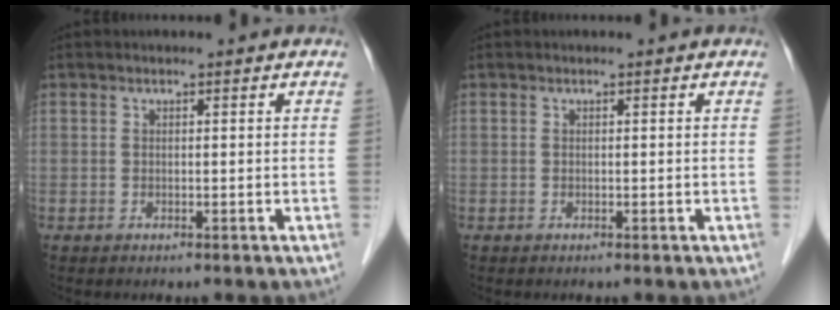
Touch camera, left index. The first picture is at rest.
{"total": 0.0}